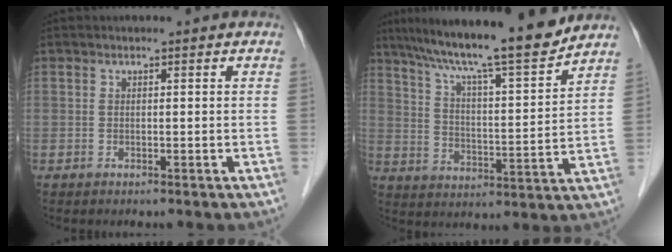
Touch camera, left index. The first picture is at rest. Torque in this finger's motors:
{"motor_torque": [1.08, -1.06, 0.69, 0.20]}